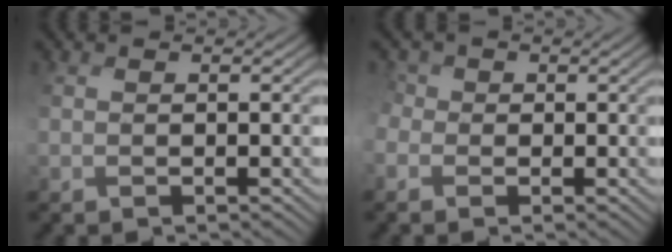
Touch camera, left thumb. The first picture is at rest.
{"total": 3.9, "force": [-1.0, 3.6, 1.0], "torque": [-0.048, 0.007, -0.047]}